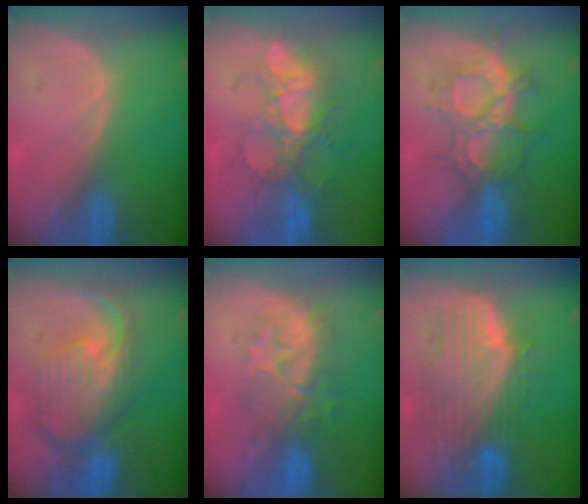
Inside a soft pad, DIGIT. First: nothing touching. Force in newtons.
{"total": 8.6, "press": 8.3, "slide": 2.4}
{"total": 8.8, "press": 8.8, "slide": 0.9}
{"total": 10.6, "press": 9.5, "slide": 4.8}
{"total": 9.1, "press": 8.6, "slide": 3.0}
{"total": 10.0, "press": 8.9, "slide": 4.6}